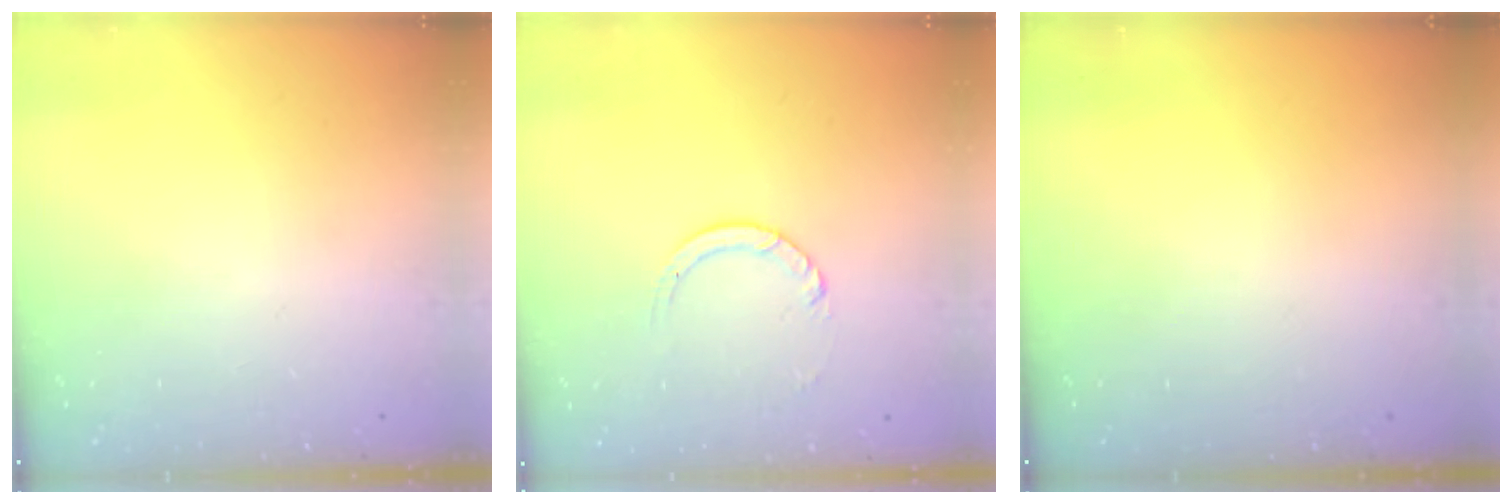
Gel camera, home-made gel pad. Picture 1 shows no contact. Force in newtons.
{"total": 3.9, "press": 3.9, "slide": 0.4}
{"total": 0.0}